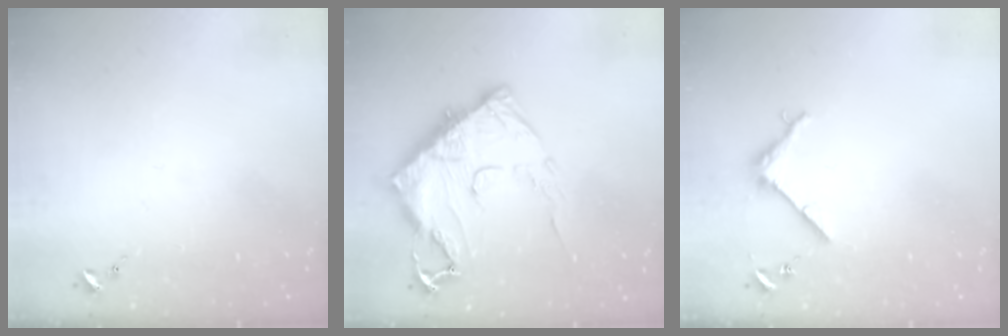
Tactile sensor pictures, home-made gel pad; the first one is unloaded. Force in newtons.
{"total": 15.5, "press": 15.5, "slide": 1.4}
{"total": 4.0, "press": 4.0, "slide": 0.4}